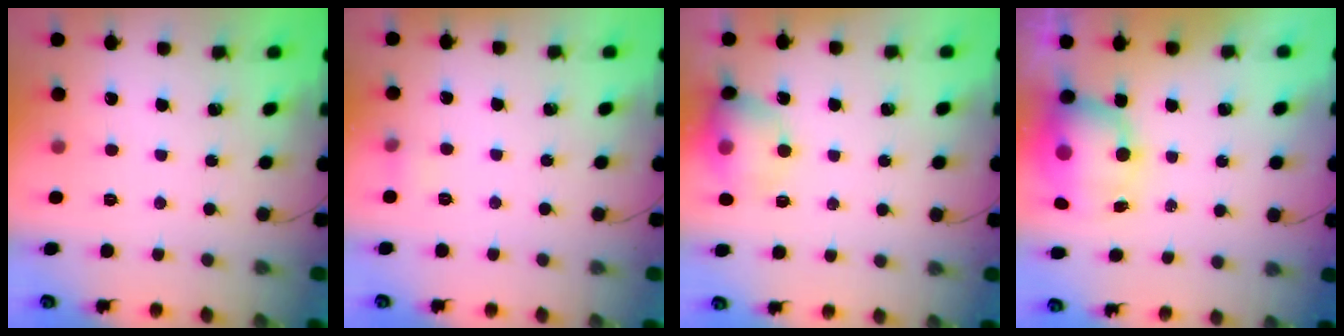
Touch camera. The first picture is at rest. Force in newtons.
{"total": 3.7, "press": 3.3, "slide": 1.5}
{"total": 12.0, "press": 11.9, "slide": 1.8}
{"total": 9.8, "press": 9.6, "slide": 2.0}